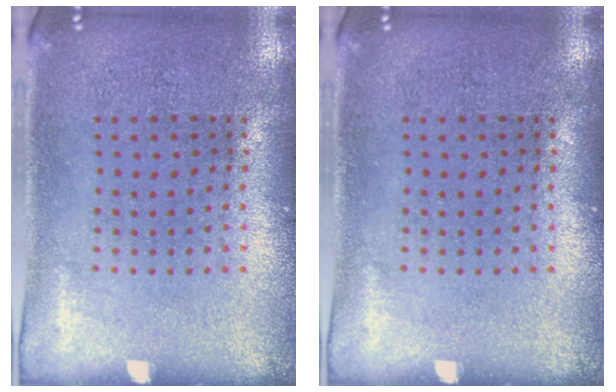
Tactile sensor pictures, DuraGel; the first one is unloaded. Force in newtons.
{"total": 0.0}